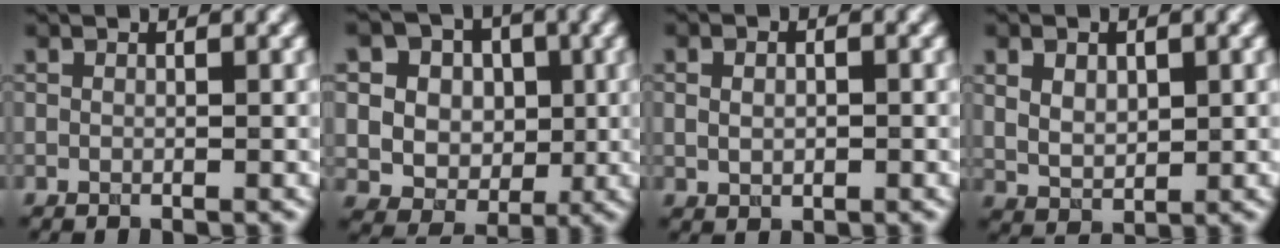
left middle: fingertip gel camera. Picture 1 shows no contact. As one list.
[{"total": 9.1, "force": [2.6, 7.9, 3.8], "torque": [-0.087, 0.017, 0.043]}, {"total": 1.7, "force": [0.1, 1.2, 1.2], "torque": [-0.021, 0.000, 0.006]}, {"total": 3.1, "force": [0.9, 2.1, 2.2], "torque": [-0.044, -0.004, 0.023]}]